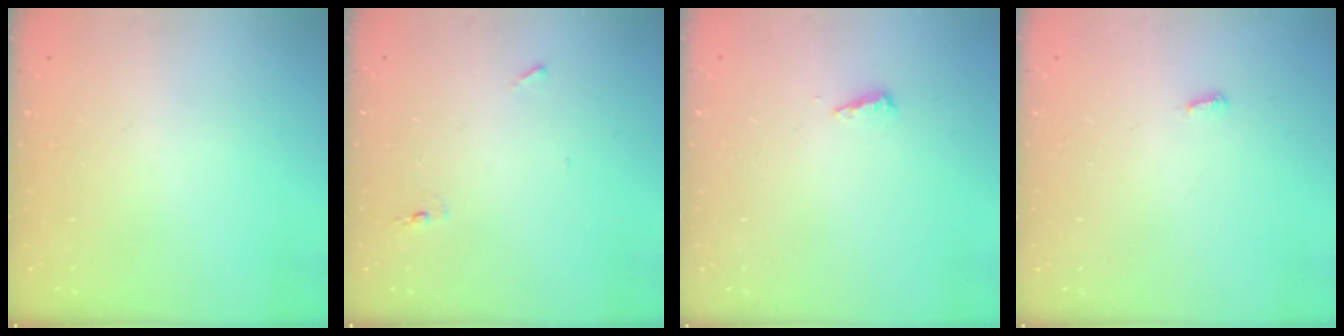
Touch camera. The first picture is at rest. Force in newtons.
{"total": 4.7, "press": 4.5, "slide": 1.4}
{"total": 3.6, "press": 3.6, "slide": 0.4}
{"total": 2.9, "press": 2.9, "slide": 0.3}